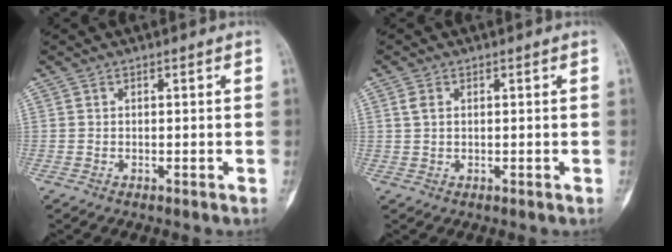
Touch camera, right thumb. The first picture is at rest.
{"total": 2.0, "force": [0.6, 1.3, 1.4], "torque": [-0.027, 0.000, 0.015]}